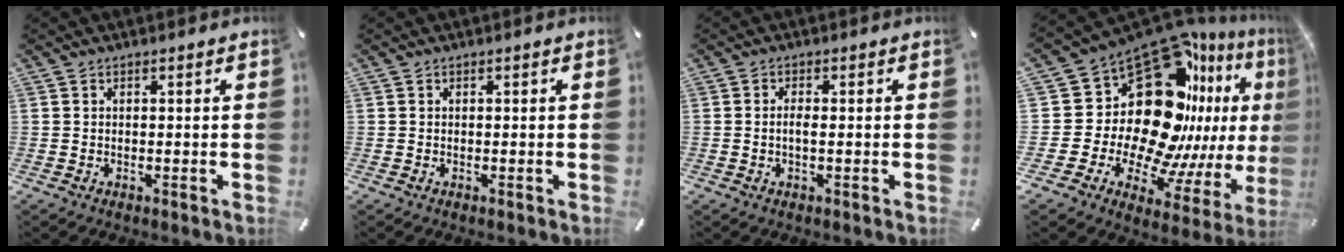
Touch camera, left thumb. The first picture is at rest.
{"total": 0.0}
{"total": 2.2, "force": [-0.3, 0.6, 2.1], "torque": [-0.040, 0.001, -0.007]}
{"total": 30.3, "force": [10.2, 18.9, 21.4], "torque": [-0.359, -0.146, 0.214]}